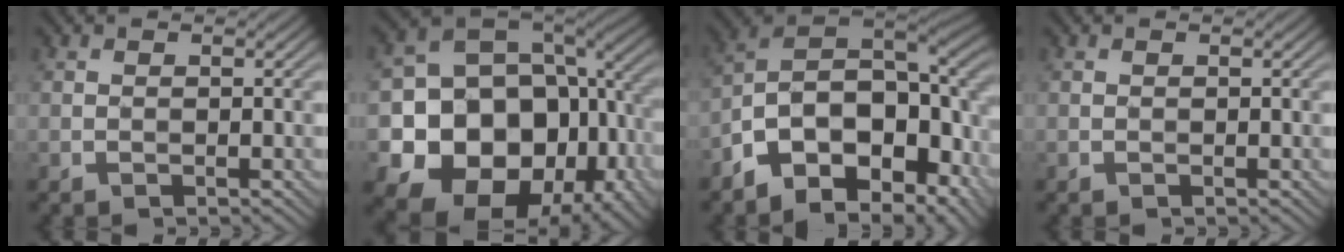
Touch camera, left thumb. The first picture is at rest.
{"total": 18.9, "force": [-5.8, 15.0, 9.9], "torque": [-0.203, -0.051, -0.070]}
{"total": 15.4, "force": [-6.4, 8.3, 11.2], "torque": [-0.208, -0.020, -0.105]}
{"total": 0.0}